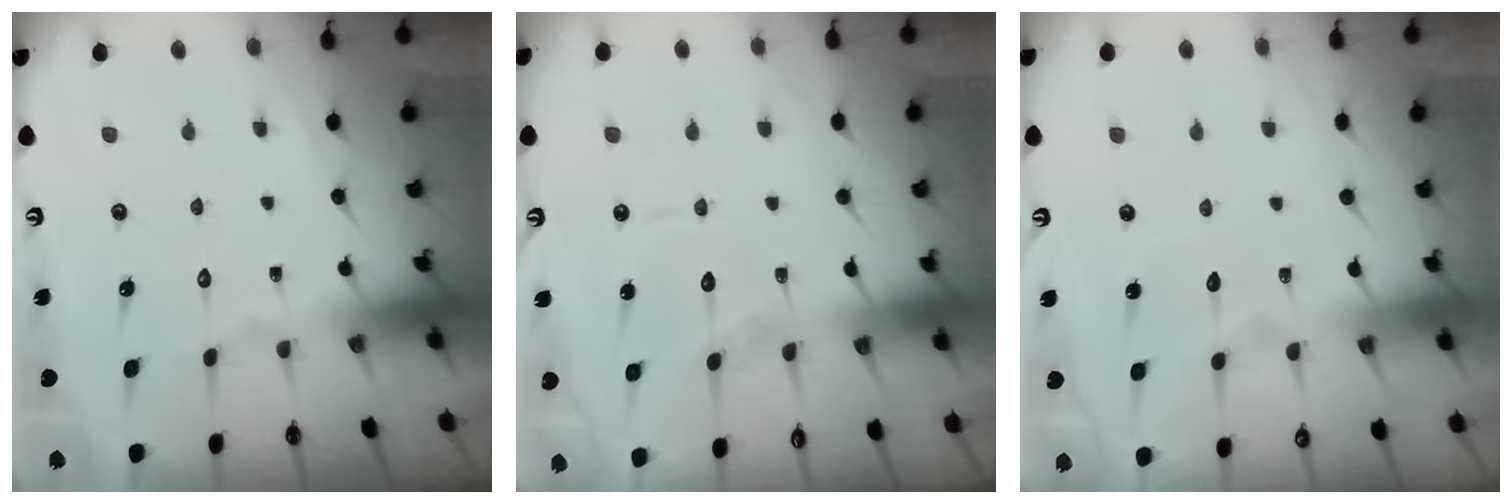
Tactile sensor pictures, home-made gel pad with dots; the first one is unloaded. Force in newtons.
{"total": 7.9, "press": 7.8, "slide": 0.6}
{"total": 3.9, "press": 3.9, "slide": 0.4}